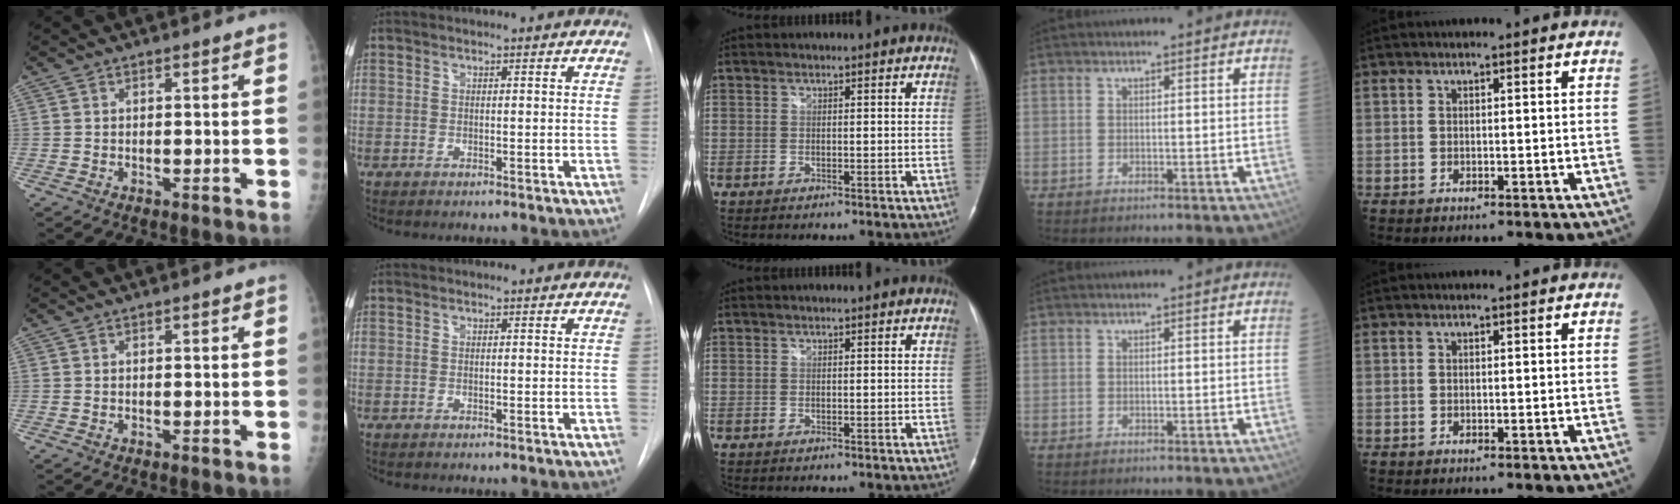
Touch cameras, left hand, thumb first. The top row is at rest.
{}